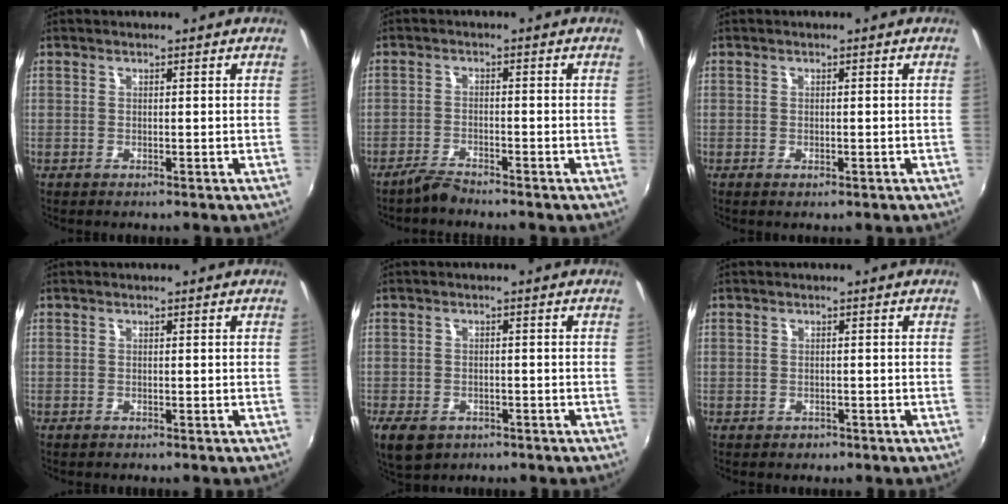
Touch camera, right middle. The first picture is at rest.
{"total": 3.0, "force": [-2.8, 0.2, 0.8], "torque": [-0.028, -0.003, -0.059]}
{"total": 0.8, "force": [-0.4, 0.4, 0.5], "torque": [-0.008, -0.003, -0.006]}
{"total": 0.0}
{"total": 7.2, "force": [-4.2, 4.4, 3.9], "torque": [-0.095, -0.023, -0.070]}
{"total": 1.5, "force": [-0.7, 1.4, 0.2], "torque": [-0.005, 0.001, -0.006]}